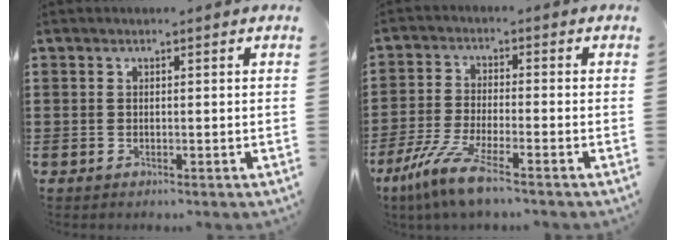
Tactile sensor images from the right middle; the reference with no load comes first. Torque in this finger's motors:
{"motor_torque": [1.39, -0.74, 0.23, 0.21]}